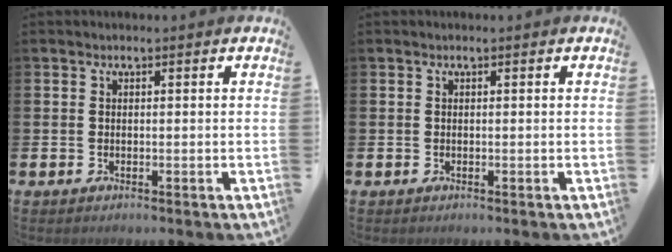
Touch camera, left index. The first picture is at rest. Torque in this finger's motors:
{"motor_torque": [0.00, 0.00, 0.02, 0.00]}